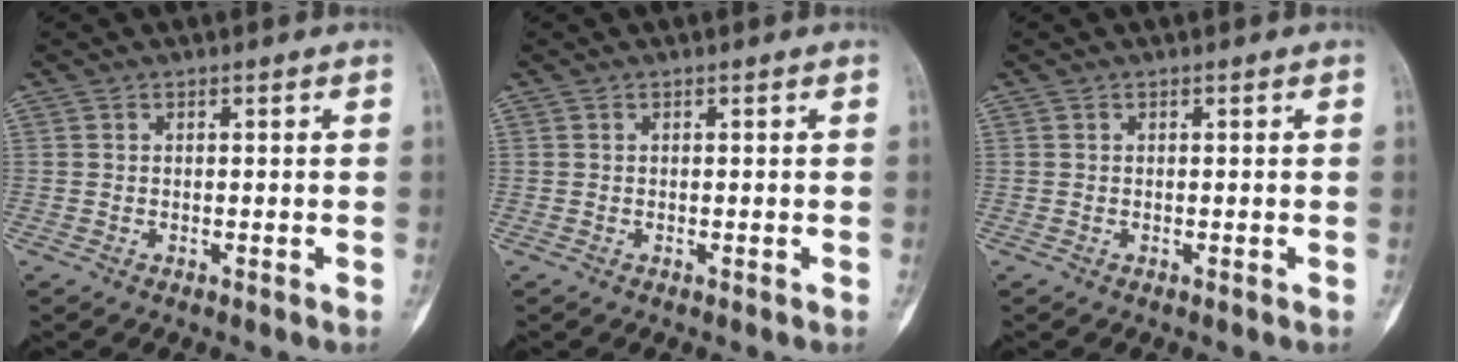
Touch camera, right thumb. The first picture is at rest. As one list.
[{"total": 0.0}, {"total": 0.0}]